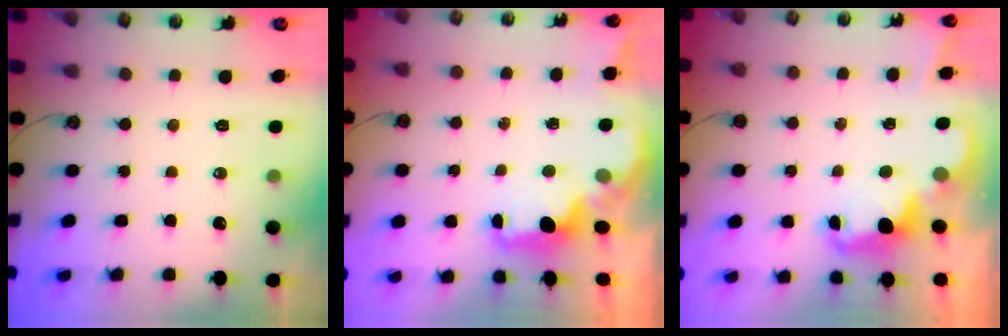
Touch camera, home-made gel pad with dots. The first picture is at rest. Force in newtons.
{"total": 1.8, "press": 1.6, "slide": 0.7}
{"total": 2.4, "press": 2.4, "slide": 0.5}